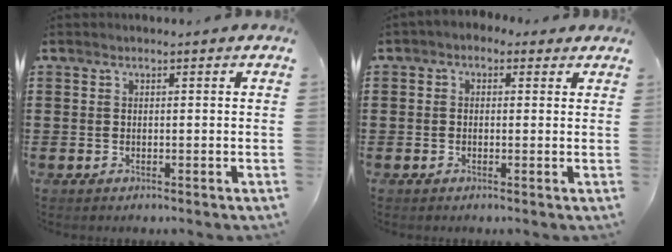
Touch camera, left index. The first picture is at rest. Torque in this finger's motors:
{"motor_torque": [1.13, -1.01, 0.31, 0.00]}